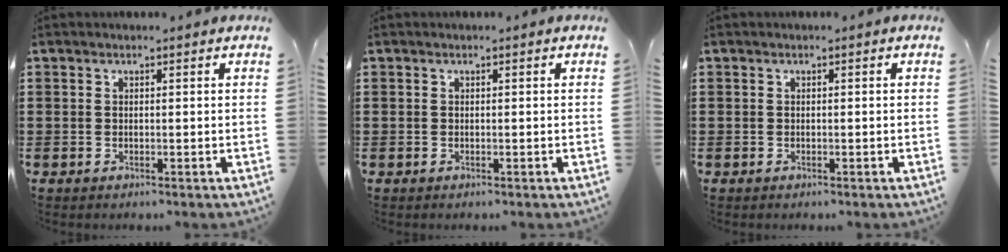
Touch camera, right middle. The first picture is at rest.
{"total": 0.0}
{"total": 0.0}